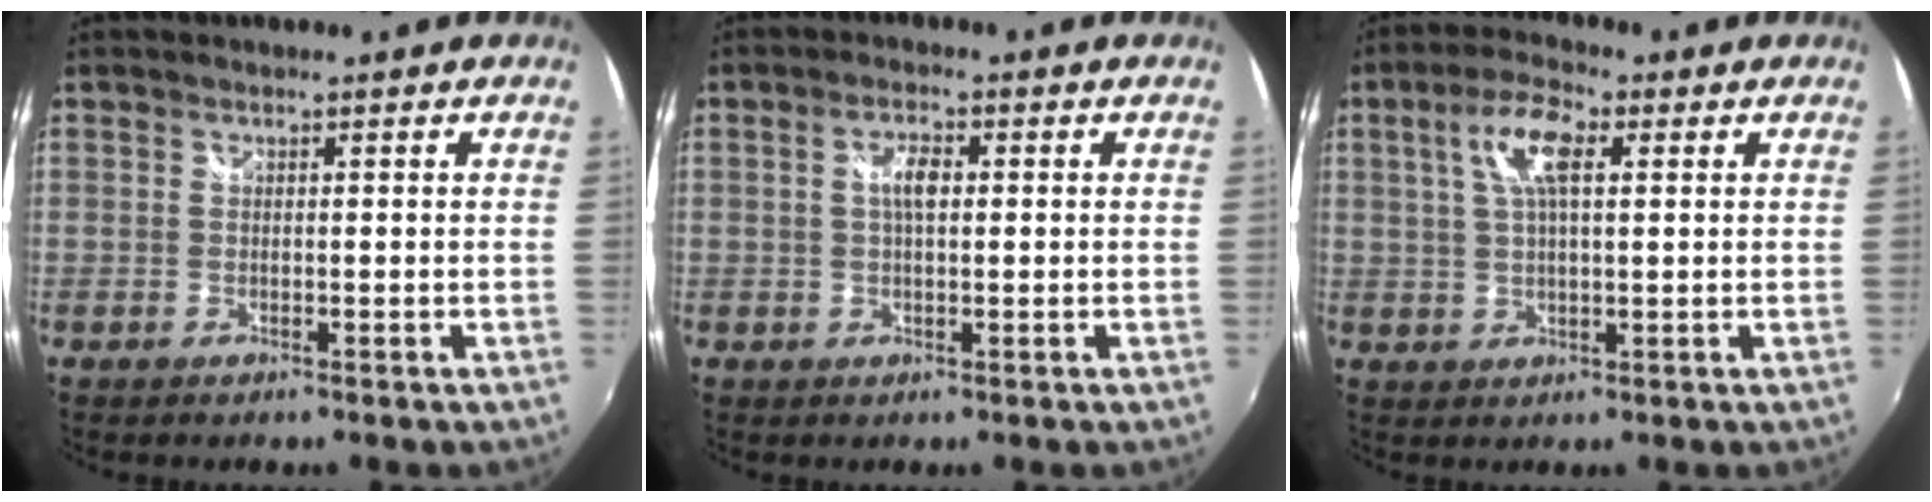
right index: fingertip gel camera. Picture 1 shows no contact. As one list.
[{"total": 3.3, "force": [0.3, 1.3, 3.0], "torque": [-0.056, 0.007, 0.004]}, {"total": 7.7, "force": [2.4, 2.8, 6.7], "torque": [-0.129, 0.016, 0.044]}]